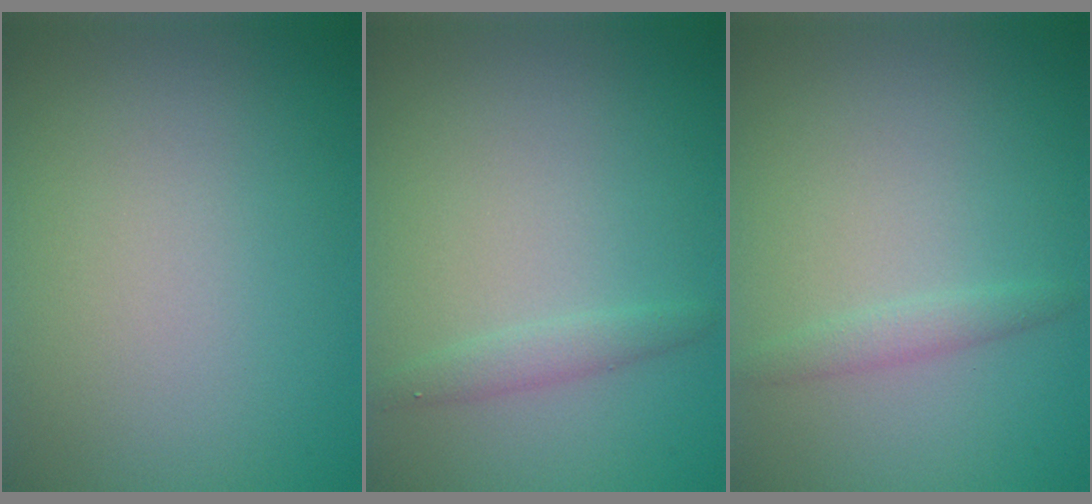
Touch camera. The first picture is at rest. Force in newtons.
{"total": 1.3, "press": 1.3, "slide": 0.1}
{"total": 1.3, "press": 1.3, "slide": 0.0}